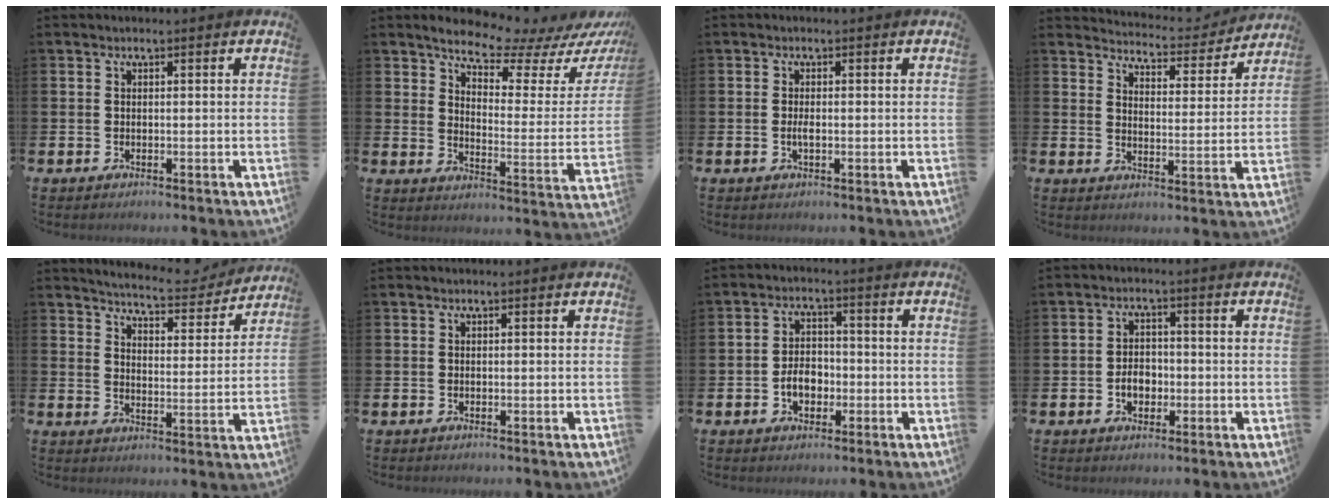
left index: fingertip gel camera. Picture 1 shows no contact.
{"total": 9.3, "force": [8.7, 1.3, 2.9], "torque": [-0.066, -0.071, 0.147]}
{"total": 1.2, "force": [-0.2, 0.4, 1.1], "torque": [-0.018, -0.002, -0.006]}
{"total": 4.9, "force": [4.9, 0.6, 0.3], "torque": [-0.027, -0.041, 0.081]}
{"total": 6.2, "force": [6.0, 0.7, 1.3], "torque": [-0.039, -0.043, 0.100]}
{"total": 0.0}
{"total": 4.1, "force": [-1.4, 2.9, 2.6], "torque": [-0.031, -0.002, -0.032]}
{"total": 3.4, "force": [-1.0, 2.5, 2.1], "torque": [-0.022, -0.004, -0.025]}